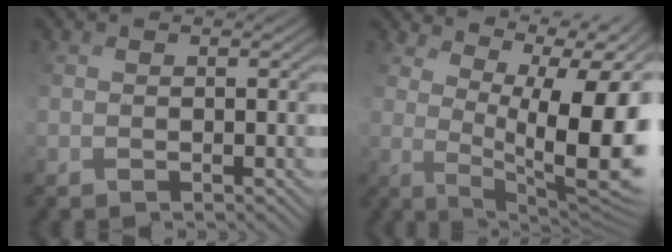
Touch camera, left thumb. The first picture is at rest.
{"total": 14.8, "force": [4.4, 5.4, 13.0], "torque": [-0.189, 0.016, 0.082]}